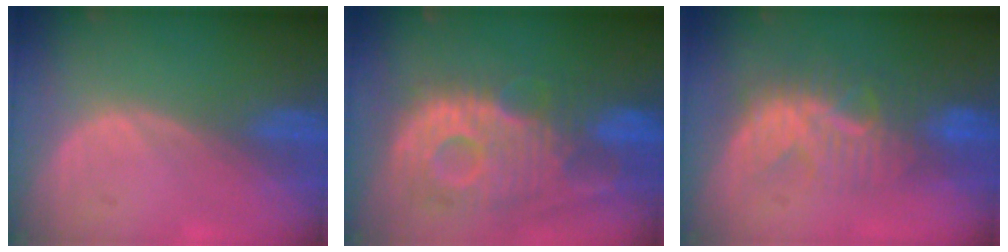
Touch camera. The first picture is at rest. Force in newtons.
{"total": 13.0, "press": 11.3, "slide": 6.4}
{"total": 8.3, "press": 8.0, "slide": 2.2}